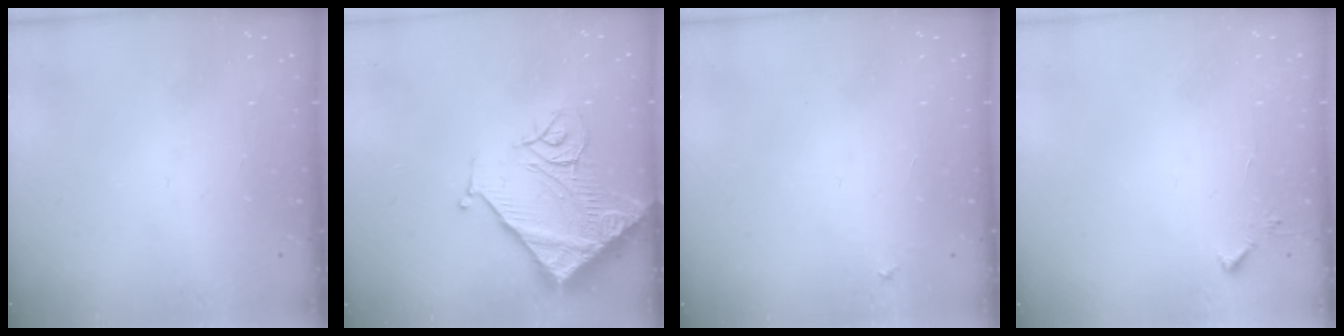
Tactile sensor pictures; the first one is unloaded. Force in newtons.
{"total": 16.6, "press": 16.5, "slide": 1.7}
{"total": 3.3, "press": 3.2, "slide": 0.3}
{"total": 3.8, "press": 3.8, "slide": 0.5}